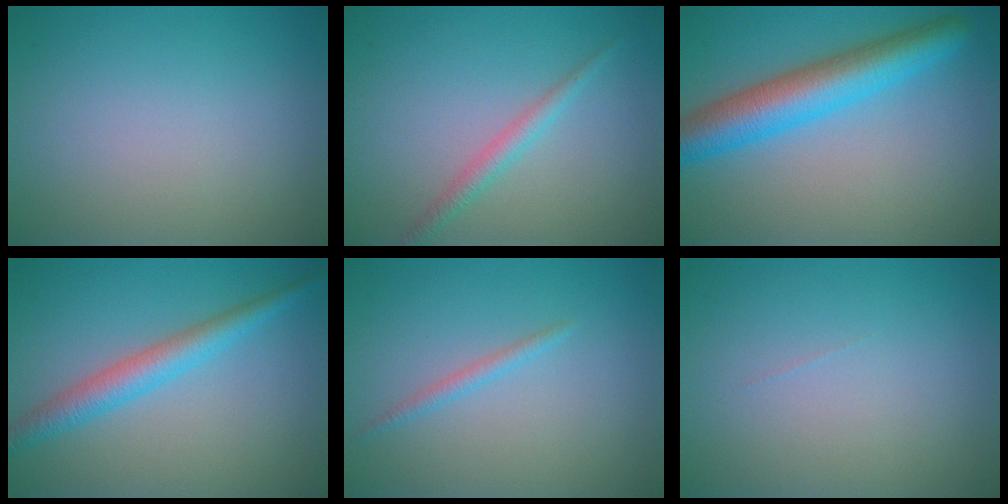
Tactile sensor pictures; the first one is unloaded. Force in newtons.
{"total": 1.8, "press": 1.8, "slide": 0.0}
{"total": 6.7, "press": 6.7, "slide": 0.2}
{"total": 3.4, "press": 3.4, "slide": 0.2}
{"total": 1.0, "press": 1.0, "slide": 0.1}
{"total": 0.0}